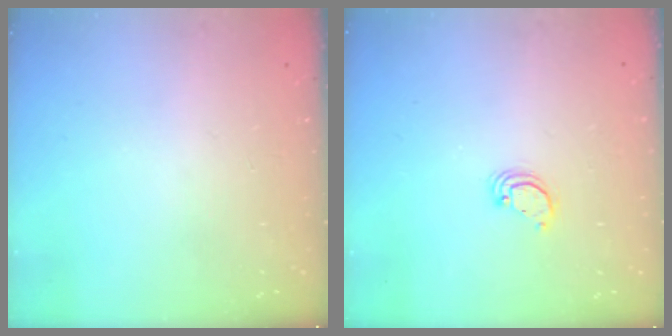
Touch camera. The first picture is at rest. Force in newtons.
{"total": 2.9, "press": 2.9, "slide": 0.1}